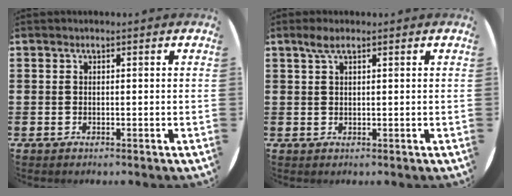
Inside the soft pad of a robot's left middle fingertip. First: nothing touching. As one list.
[{"total": 1.8, "force": [1.2, 0.3, 1.4], "torque": [-0.028, 0.004, 0.020]}]